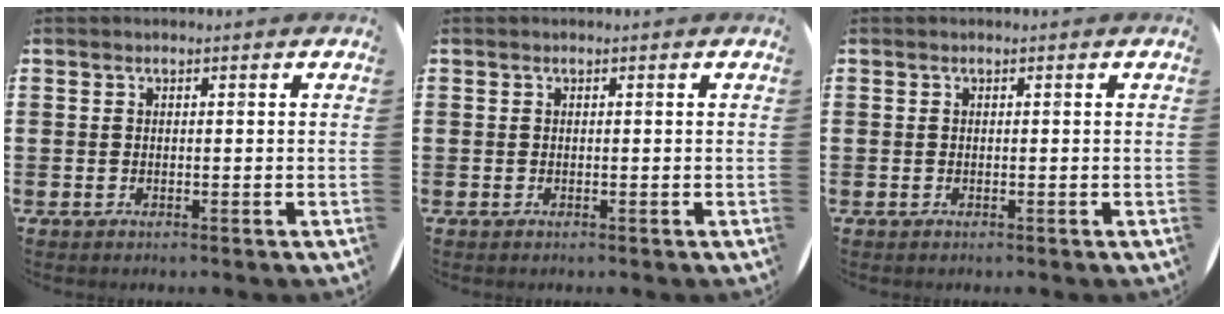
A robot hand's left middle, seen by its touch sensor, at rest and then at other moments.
{"total": 0.0}
{"total": 0.0}